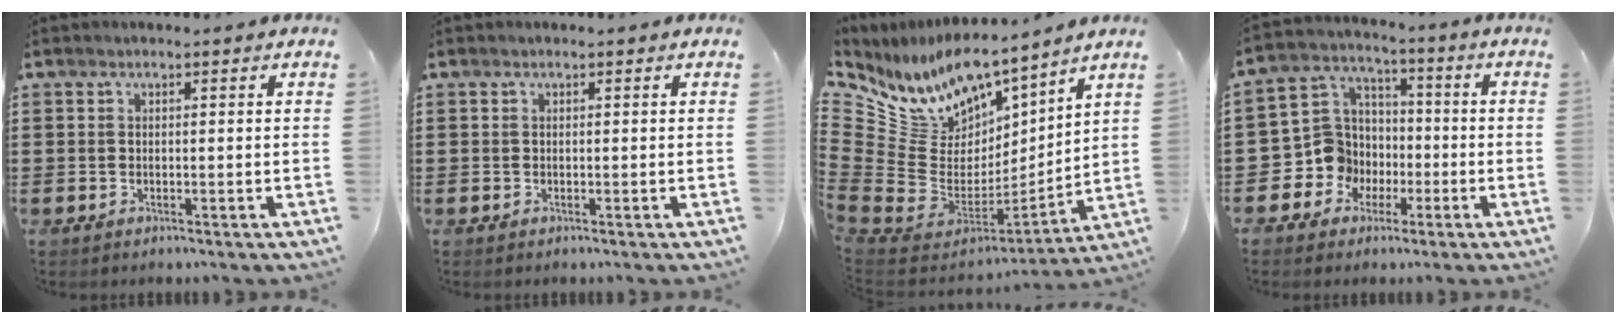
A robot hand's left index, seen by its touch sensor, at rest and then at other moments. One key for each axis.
{"total": 0.0}
{"total": 10.0, "fx": 7.4, "fy": 5.9, "fz": 3.3, "tx": -0.118, "ty": -0.081, "tz": 0.134}
{"total": 8.9, "fx": -2.2, "fy": 8.4, "fz": 1.9, "tx": -0.101, "ty": 0.001, "tz": -0.043}